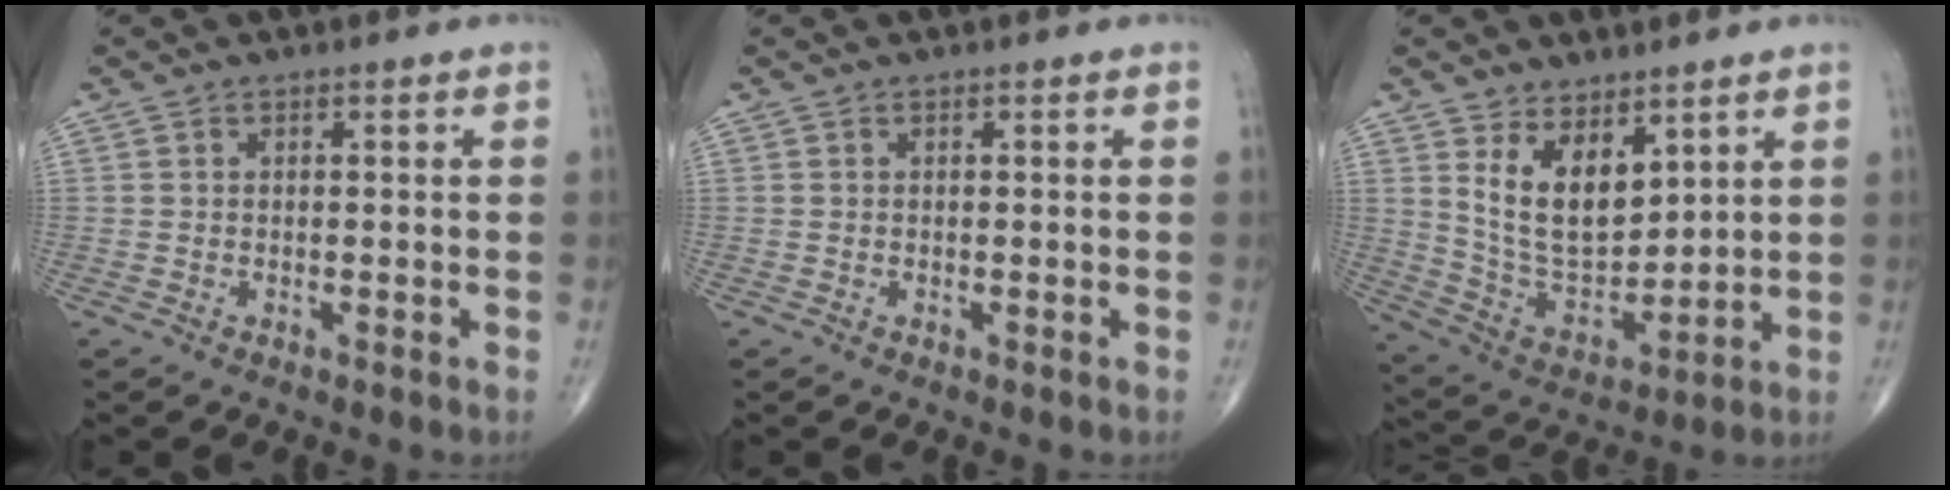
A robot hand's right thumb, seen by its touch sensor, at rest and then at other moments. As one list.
[{"total": 0.0}, {"total": 12.0, "force": [5.8, 6.7, 8.0], "torque": [-0.111, -0.044, 0.128]}]